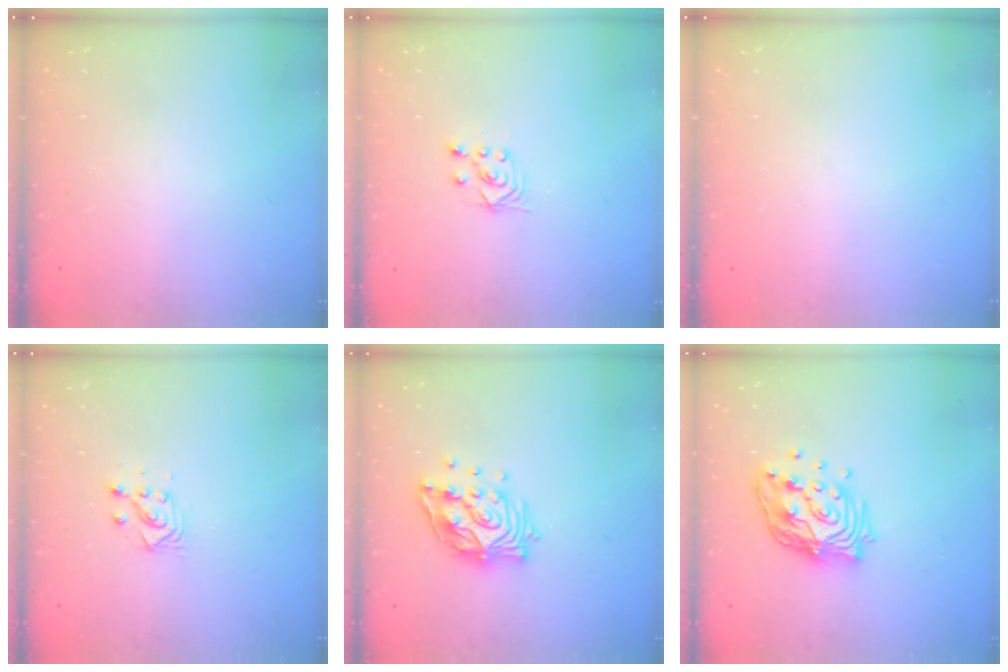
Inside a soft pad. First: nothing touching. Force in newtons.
{"total": 2.5, "press": 2.2, "slide": 1.2}
{"total": 0.0}
{"total": 3.5, "press": 3.4, "slide": 0.9}
{"total": 13.7, "press": 13.7, "slide": 1.2}
{"total": 15.6, "press": 15.6, "slide": 1.3}